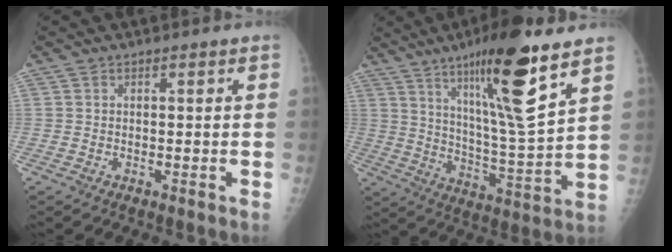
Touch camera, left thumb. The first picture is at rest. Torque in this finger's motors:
{"motor_torque": [1.78, 1.89, 1.96, -0.81, 0.51]}